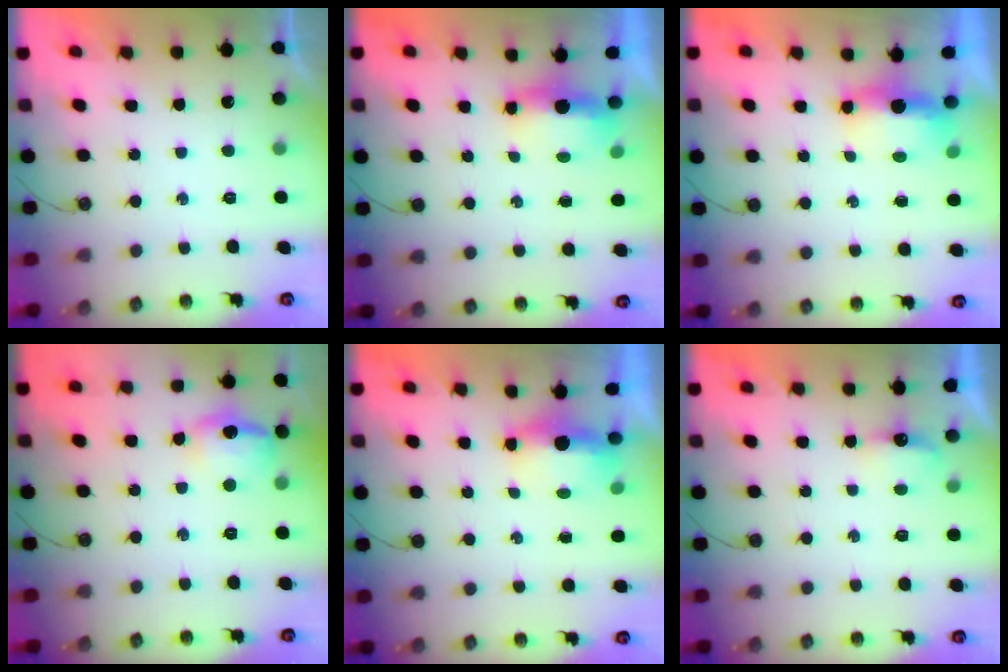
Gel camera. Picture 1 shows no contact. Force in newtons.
{"total": 10.6, "press": 6.1, "slide": 8.7}
{"total": 5.7, "press": 5.6, "slide": 0.9}
{"total": 12.8, "press": 12.7, "slide": 0.9}
{"total": 4.9, "press": 4.8, "slide": 1.0}
{"total": 3.9, "press": 3.8, "slide": 0.7}